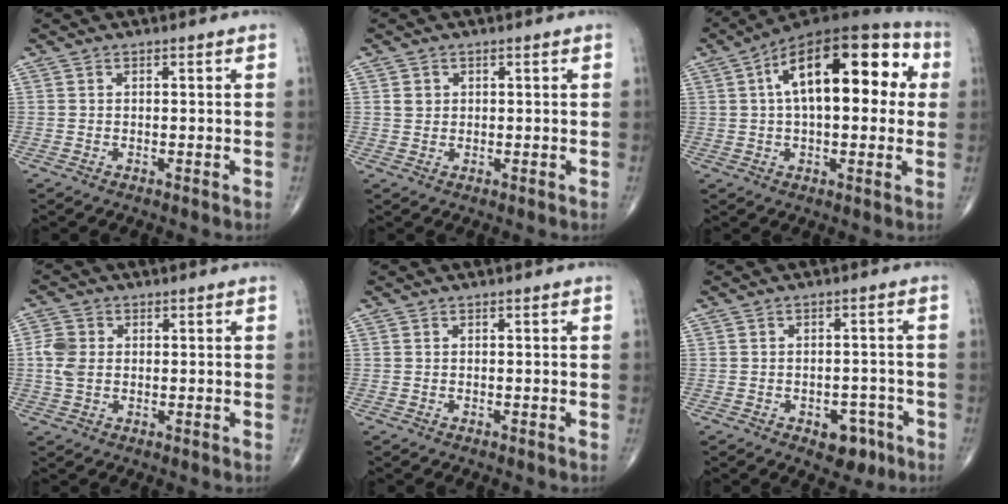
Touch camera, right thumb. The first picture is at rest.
{"total": 1.7, "force": [0.5, 1.5, 0.6], "torque": [-0.004, -0.002, 0.010]}
{"total": 21.1, "force": [4.7, 10.1, 18.0], "torque": [-0.250, 0.037, 0.061]}
{"total": 4.7, "force": [0.1, 3.5, 3.1], "torque": [-0.069, 0.004, -0.001]}
{"total": 0.0}
{"total": 5.6, "force": [-2.9, 3.6, 3.3], "torque": [-0.018, 0.021, -0.033]}